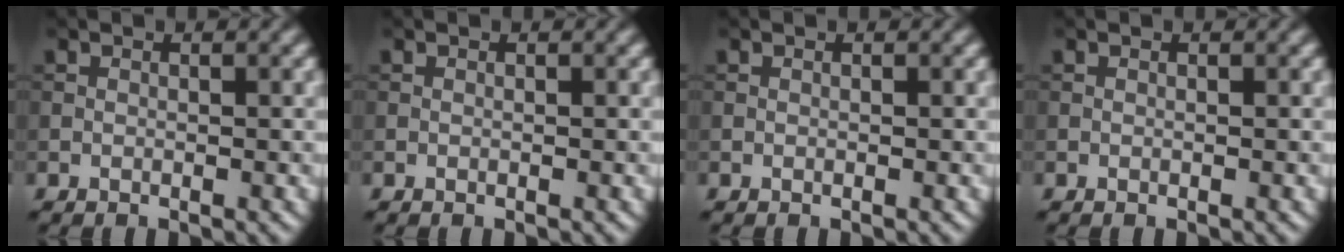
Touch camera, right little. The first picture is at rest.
{"total": 0.0}
{"total": 0.0}
{"total": 0.0}